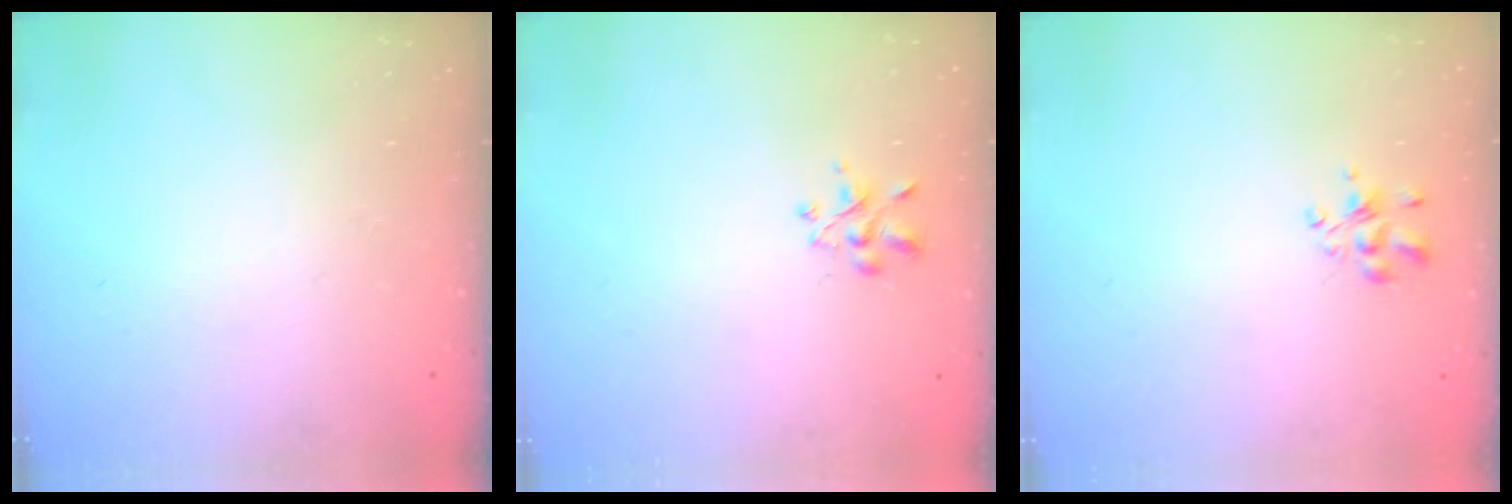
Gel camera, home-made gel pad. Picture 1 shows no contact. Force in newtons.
{"total": 2.4, "press": 2.2, "slide": 0.9}
{"total": 3.2, "press": 3.1, "slide": 0.6}